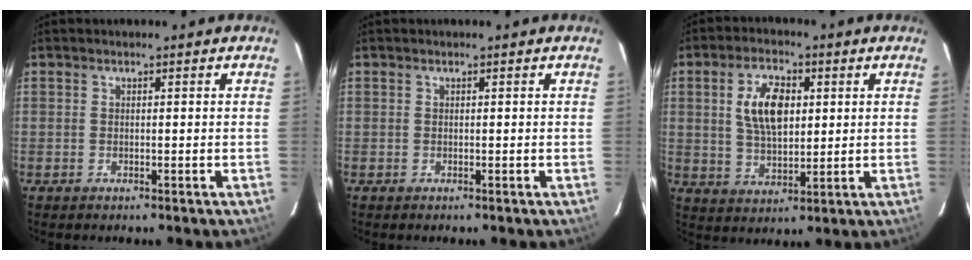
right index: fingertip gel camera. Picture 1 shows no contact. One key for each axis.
{"total": 0.0}
{"total": 9.5, "fx": 2.2, "fy": 4.9, "fz": 7.8, "tx": -0.148, "ty": 0.010, "tz": 0.045}